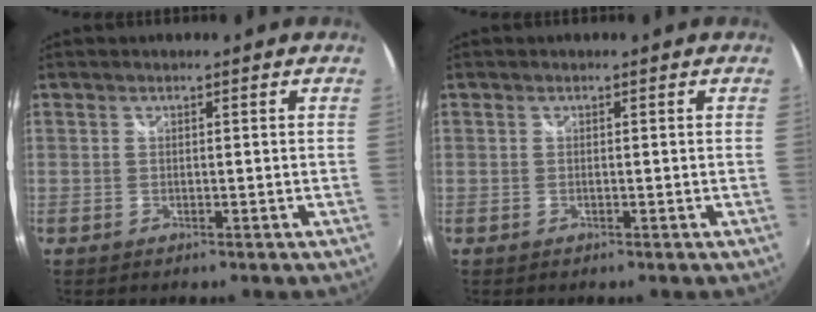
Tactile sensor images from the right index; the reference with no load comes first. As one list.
[{"total": 0.0}]